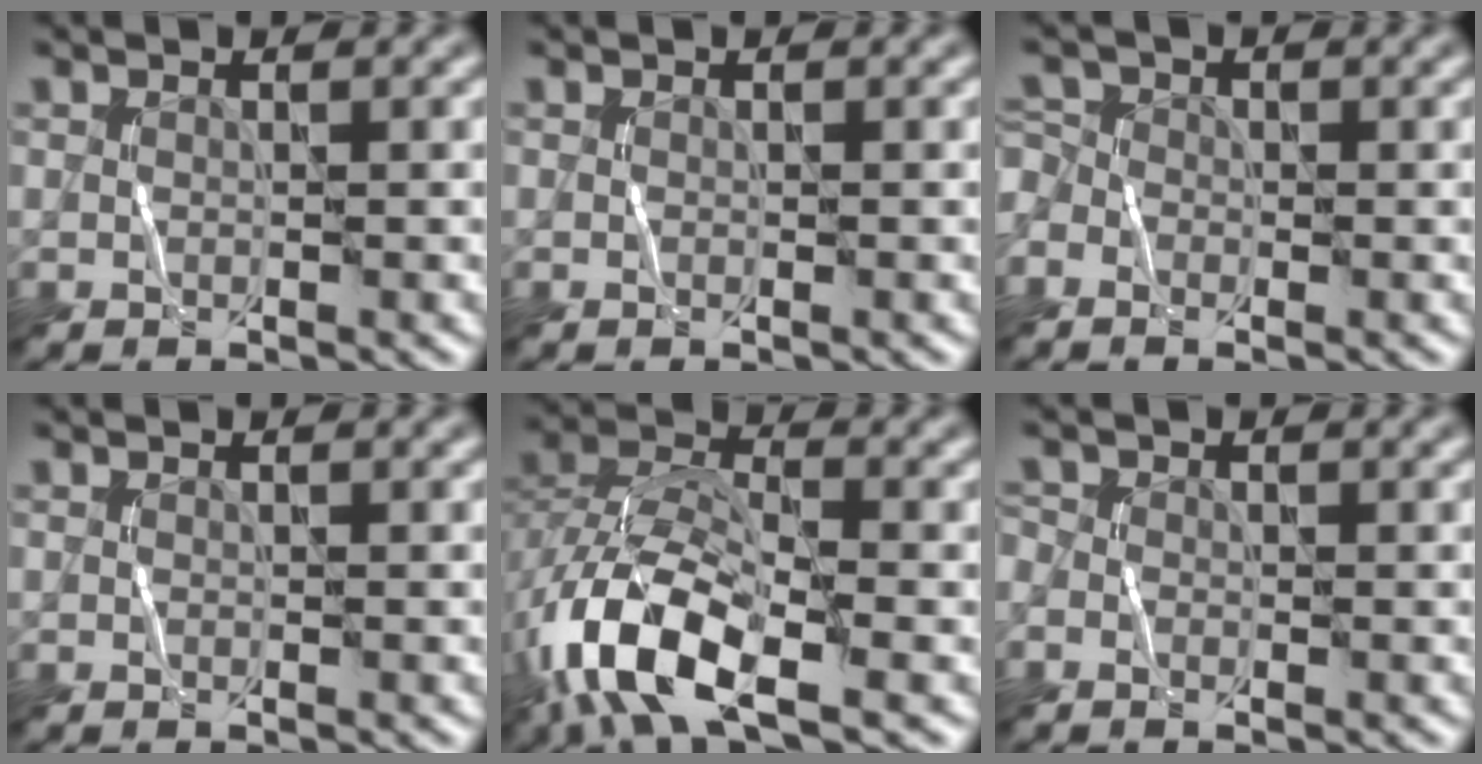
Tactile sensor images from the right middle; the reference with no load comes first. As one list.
[{"total": 0.0}, {"total": 2.5, "force": [-1.1, 1.9, 1.2], "torque": [-0.028, 0.005, -0.024]}, {"total": 0.0}, {"total": 9.6, "force": [-4.7, 4.2, 7.3], "torque": [-0.151, 0.003, -0.097]}, {"total": 1.1, "force": [-0.5, 0.8, 0.6], "torque": [-0.013, -0.001, -0.007]}]